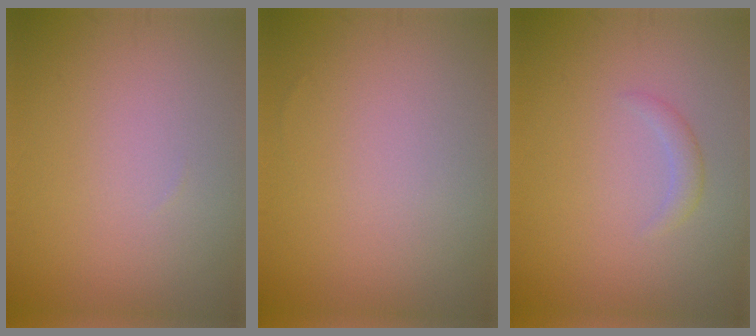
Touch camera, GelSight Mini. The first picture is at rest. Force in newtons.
{"total": 0.0}
{"total": 1.1, "press": 1.1, "slide": 0.1}